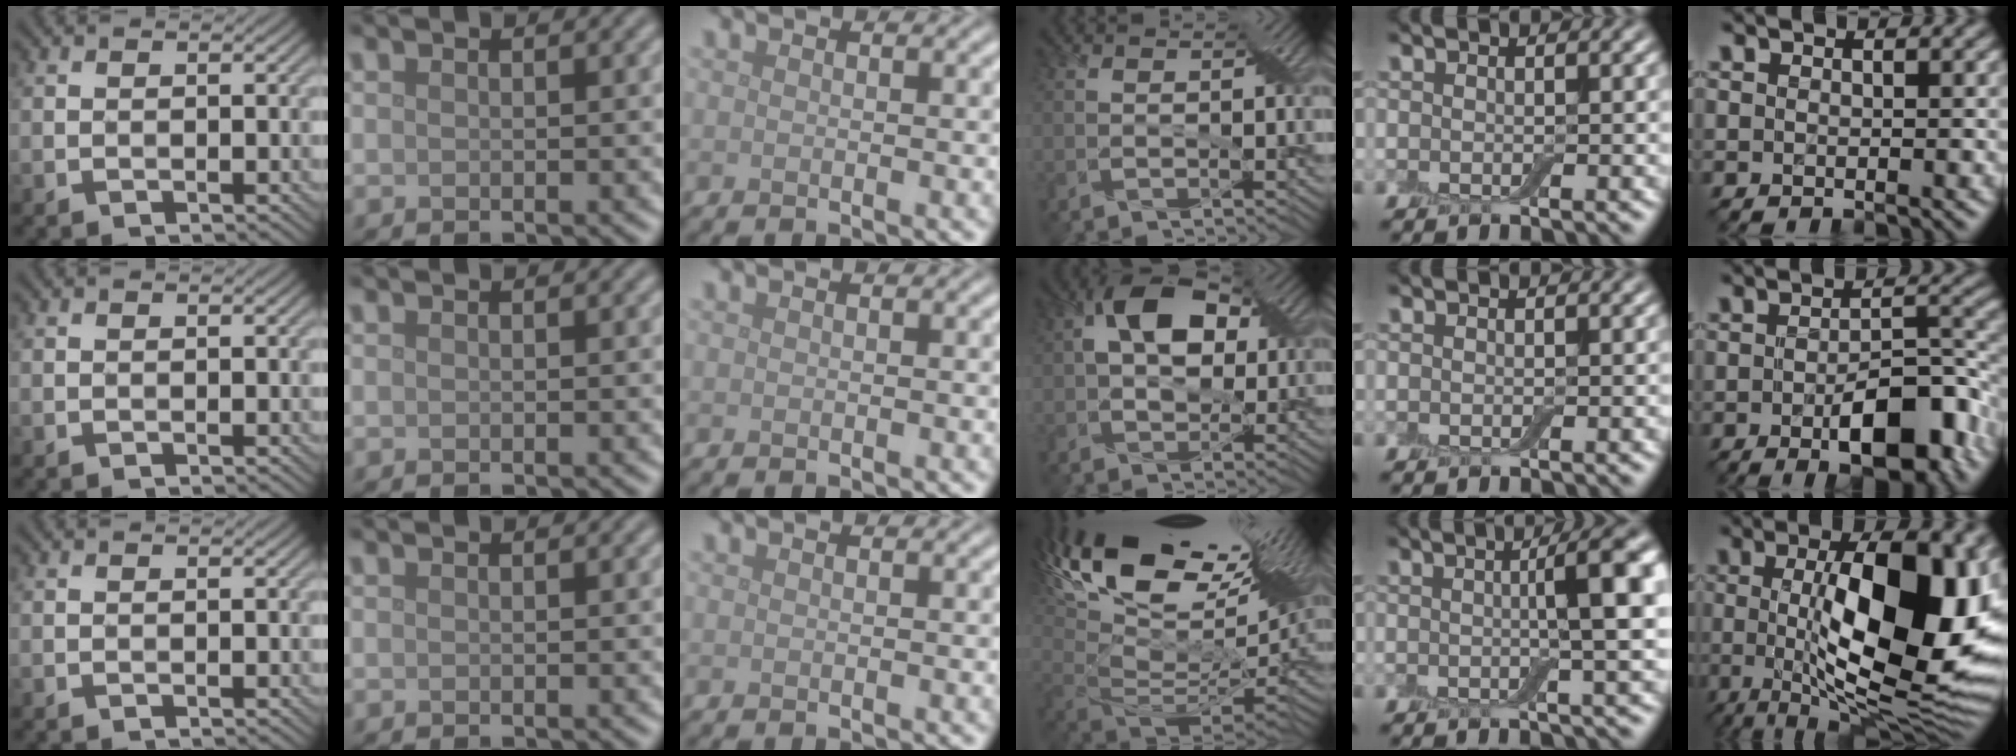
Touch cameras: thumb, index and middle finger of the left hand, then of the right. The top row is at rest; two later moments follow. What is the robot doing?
{"motion": "wrap", "object": "adhesive wrap"}